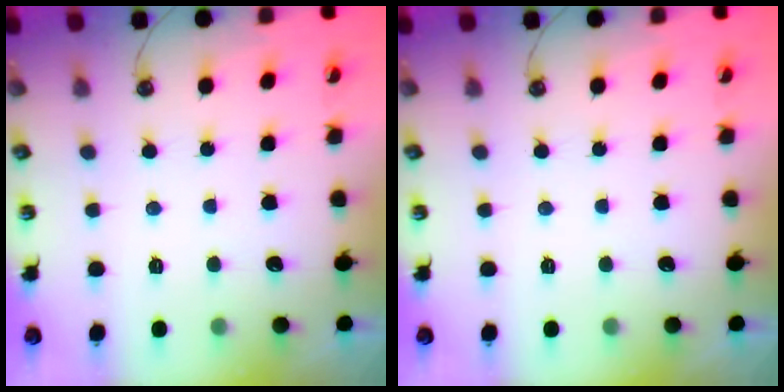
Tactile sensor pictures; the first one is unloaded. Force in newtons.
{"total": 0.0}